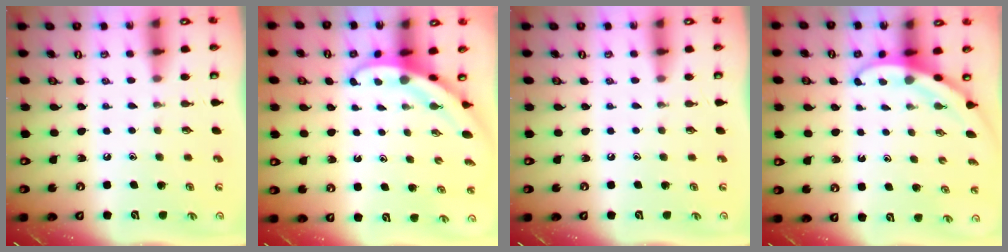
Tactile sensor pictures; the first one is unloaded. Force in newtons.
{"total": 3.8, "press": 3.8, "slide": 0.1}
{"total": 0.0}
{"total": 3.4, "press": 3.4, "slide": 0.1}